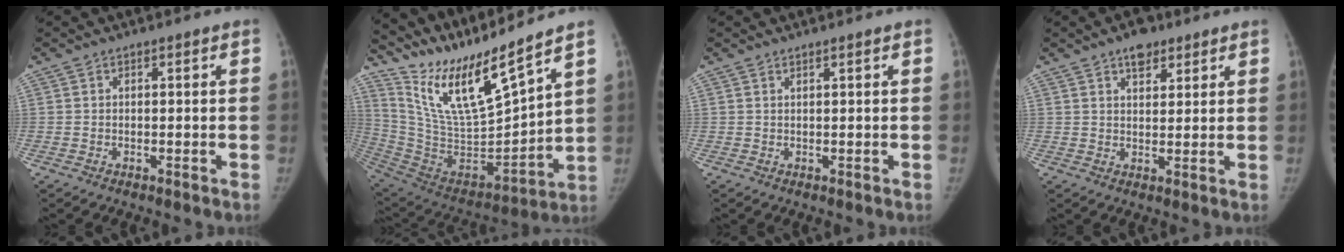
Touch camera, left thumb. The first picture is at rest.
{"total": 19.1, "force": [15.6, 1.7, 10.9], "torque": [-0.173, -0.092, 0.311]}
{"total": 0.5, "force": [0.5, -0.1, 0.2], "torque": [-0.008, -0.004, 0.011]}
{"total": 5.3, "force": [3.4, 2.9, 2.8], "torque": [-0.018, -0.016, 0.050]}